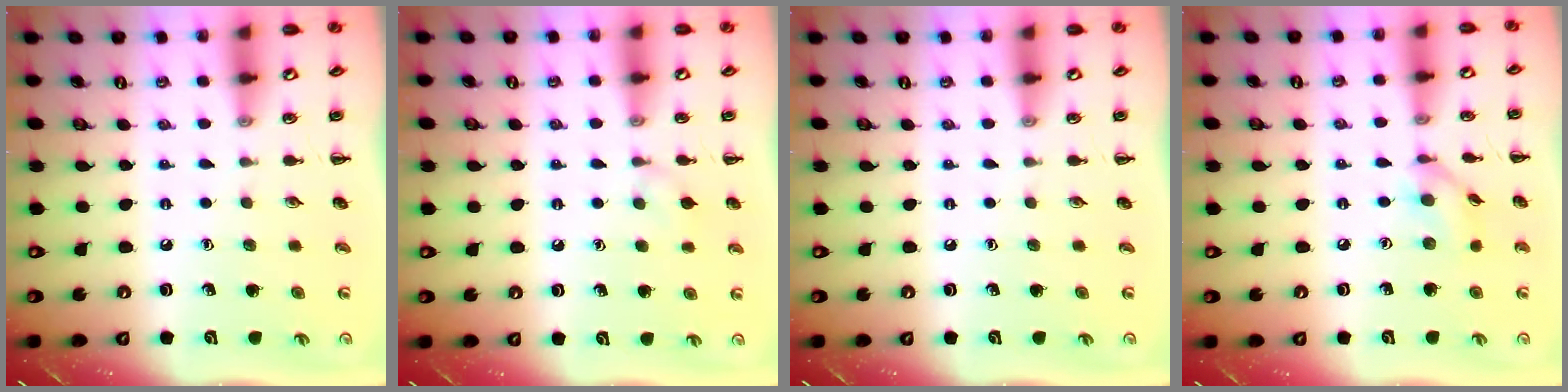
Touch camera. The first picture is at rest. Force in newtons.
{"total": 5.4, "press": 4.9, "slide": 2.1}
{"total": 0.0}
{"total": 6.7, "press": 6.7, "slide": 0.4}